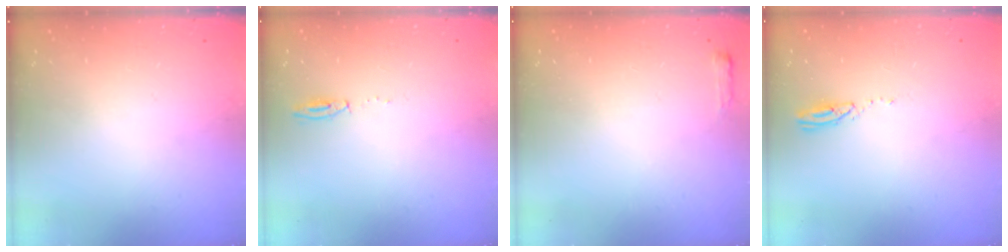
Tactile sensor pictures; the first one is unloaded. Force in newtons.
{"total": 4.8, "press": 4.7, "slide": 1.0}
{"total": 2.7, "press": 2.6, "slide": 0.5}
{"total": 3.2, "press": 3.2, "slide": 0.2}